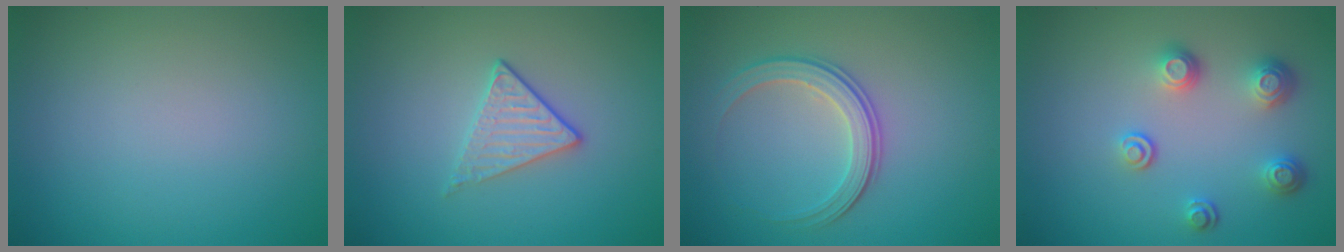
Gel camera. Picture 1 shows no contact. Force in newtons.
{"total": 2.0, "press": 1.7, "slide": 1.0}
{"total": 2.9, "press": 2.7, "slide": 1.0}
{"total": 3.3, "press": 2.6, "slide": 2.0}